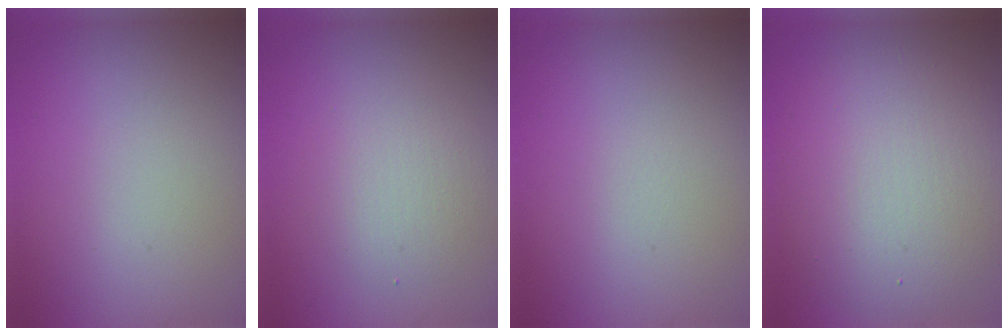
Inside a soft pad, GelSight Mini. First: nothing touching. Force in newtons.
{"total": 2.8, "press": 2.8, "slide": 0.2}
{"total": 0.0}
{"total": 8.5, "press": 8.5, "slide": 0.3}